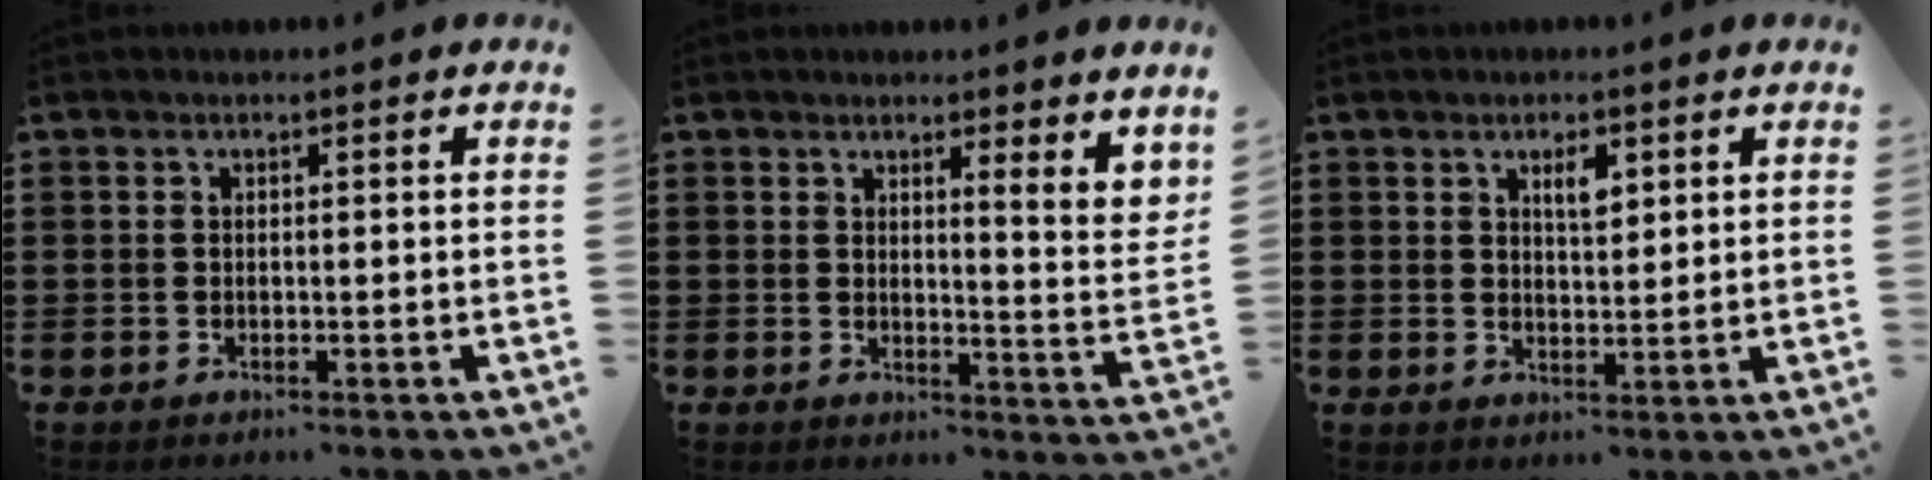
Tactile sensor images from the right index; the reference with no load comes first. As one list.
[{"total": 3.4, "force": [2.6, -0.1, 2.1], "torque": [-0.038, -0.018, 0.040]}, {"total": 3.0, "force": [1.6, 1.1, 2.2], "torque": [-0.033, -0.001, 0.024]}]